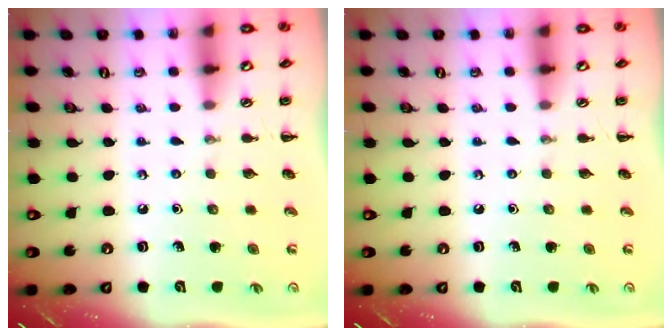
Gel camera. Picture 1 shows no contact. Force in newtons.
{"total": 0.0}